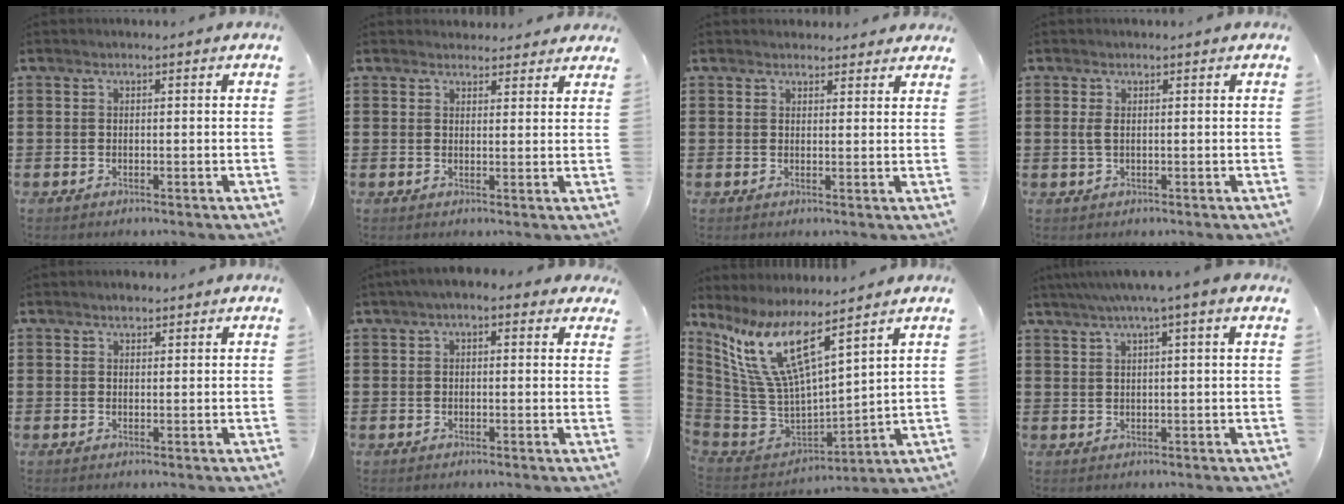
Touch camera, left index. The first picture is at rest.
{"total": 2.7, "force": [2.5, 0.8, 0.1], "torque": [-0.002, -0.006, 0.047]}
{"total": 2.2, "force": [2.1, 0.6, 0.1], "torque": [0.001, -0.003, 0.039]}
{"total": 1.4, "force": [0.2, 0.6, 1.3], "torque": [-0.036, 0.000, 0.000]}
{"total": 1.4, "force": [1.2, 0.5, 0.4], "torque": [-0.001, -0.001, 0.021]}
{"total": 2.3, "force": [0.9, 1.3, 1.7], "torque": [-0.037, 0.011, 0.014]}
{"total": 12.3, "force": [7.1, 3.4, 9.4], "torque": [-0.231, -0.056, 0.121]}
{"total": 3.9, "force": [2.4, -0.5, 3.0], "torque": [-0.062, 0.004, 0.040]}